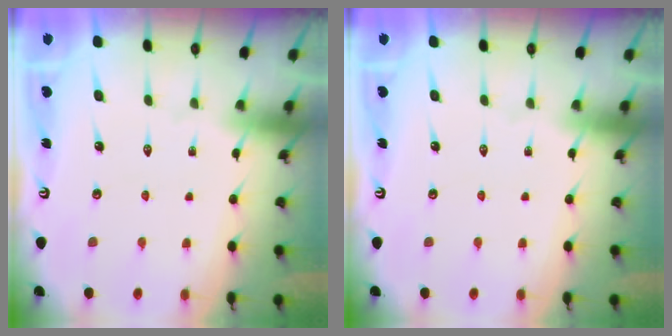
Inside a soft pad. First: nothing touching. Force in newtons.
{"total": 0.0}